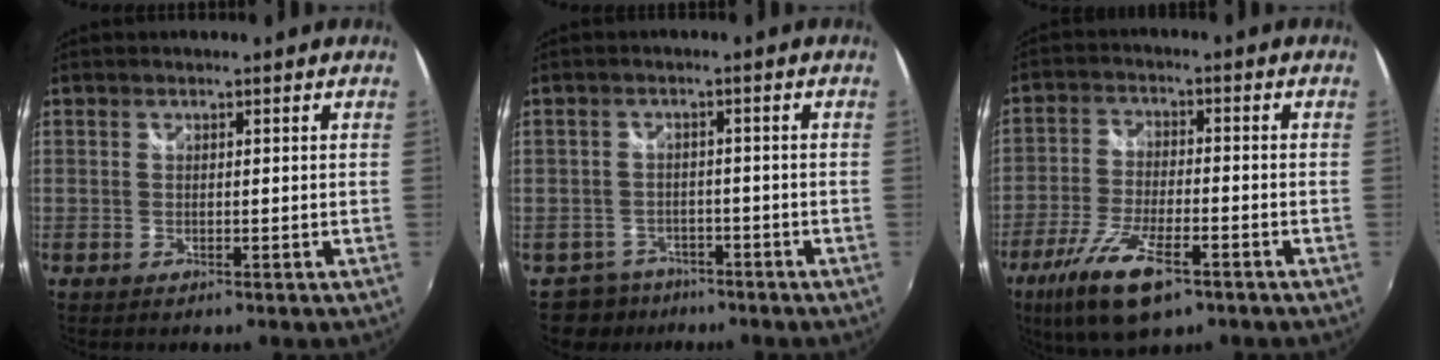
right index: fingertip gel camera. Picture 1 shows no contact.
{"total": 5.4, "force": [-3.9, 3.7, -0.1], "torque": [-0.012, 0.015, -0.065]}
{"total": 13.1, "force": [-7.8, 4.4, 9.6], "torque": [-0.213, -0.033, -0.146]}